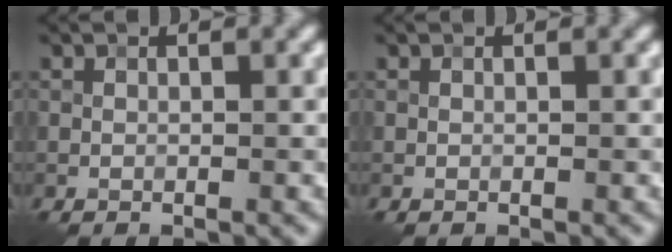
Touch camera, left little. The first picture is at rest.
{"total": 0.0}